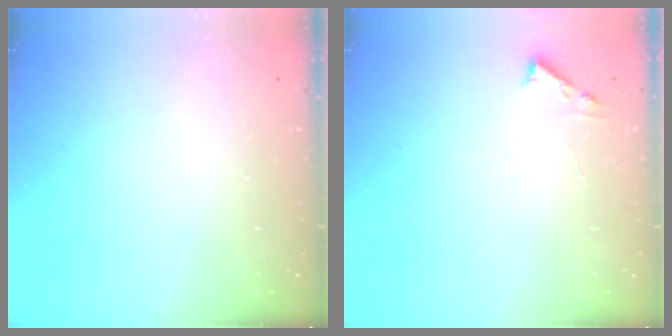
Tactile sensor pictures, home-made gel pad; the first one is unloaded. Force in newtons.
{"total": 3.6, "press": 3.6, "slide": 0.5}